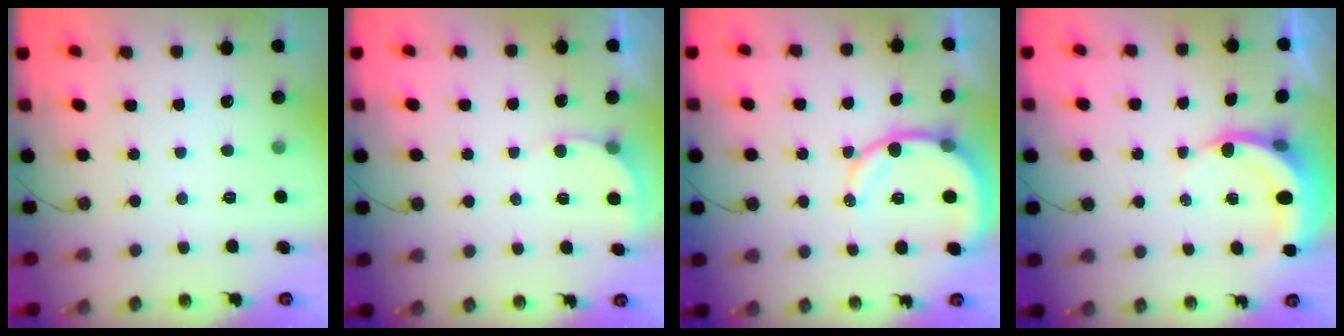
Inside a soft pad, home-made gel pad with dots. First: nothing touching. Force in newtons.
{"total": 4.2, "press": 4.2, "slide": 0.2}
{"total": 9.6, "press": 9.5, "slide": 1.1}
{"total": 4.9, "press": 4.9, "slide": 0.3}